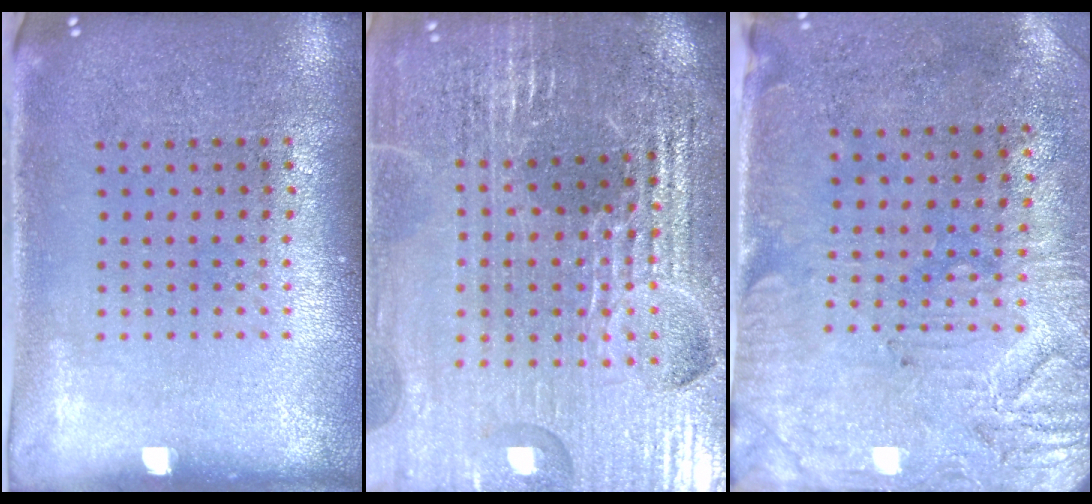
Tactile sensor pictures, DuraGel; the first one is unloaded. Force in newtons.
{"total": 5.3, "press": 4.8, "slide": 2.1}
{"total": 3.0, "press": 2.5, "slide": 1.6}